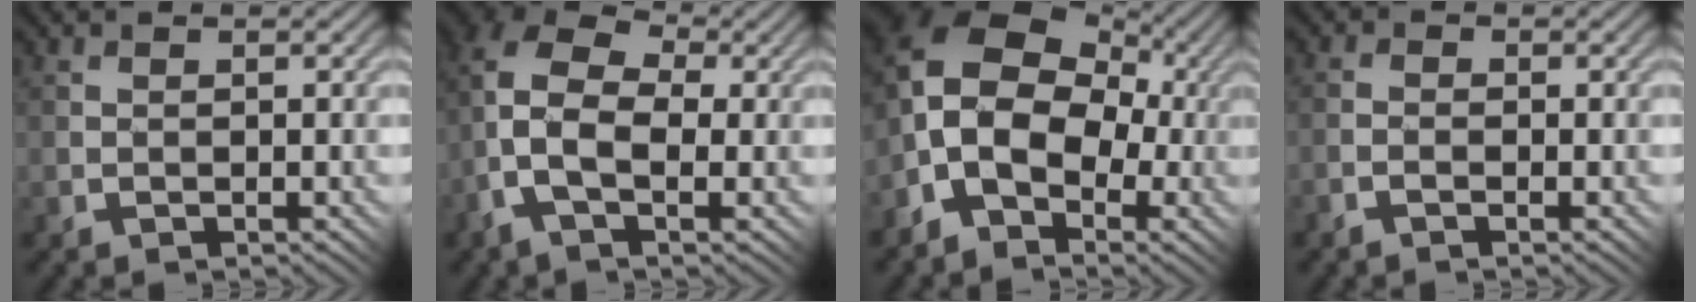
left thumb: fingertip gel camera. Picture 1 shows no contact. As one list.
[{"total": 9.8, "force": [-1.3, 5.7, 7.9], "torque": [-0.182, 0.010, -0.043]}, {"total": 12.2, "force": [-2.2, 8.9, 8.0], "torque": [-0.140, 0.001, -0.047]}, {"total": 1.3, "force": [-0.9, 0.6, 0.7], "torque": [-0.015, 0.003, -0.024]}]